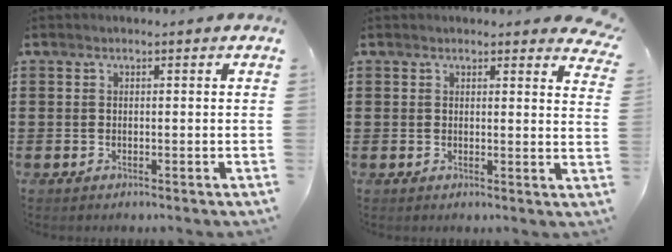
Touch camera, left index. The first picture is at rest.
{"total": 2.0, "force": [2.0, 0.3, 0.5], "torque": [0.000, -0.009, 0.034]}